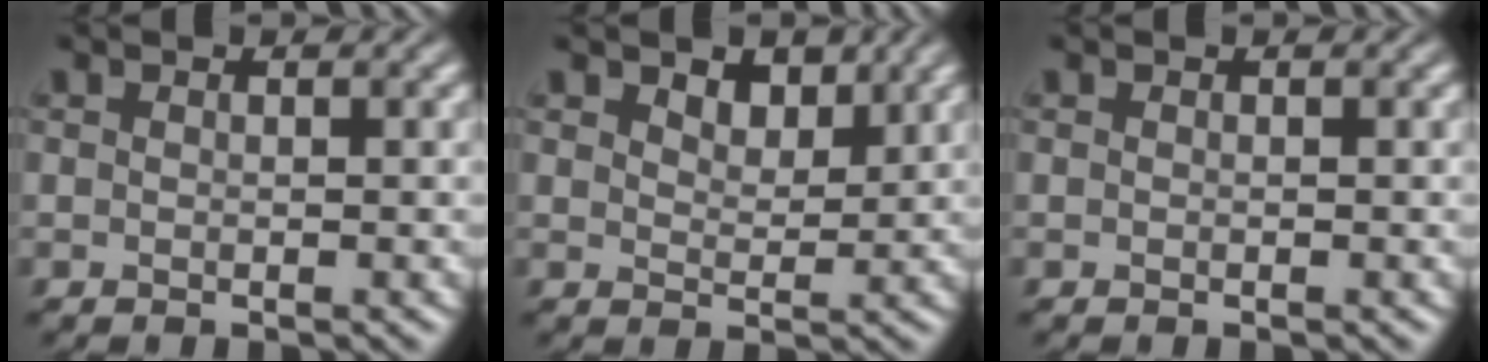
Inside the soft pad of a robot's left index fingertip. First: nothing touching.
{"total": 2.4, "force": [1.7, 1.4, 1.1], "torque": [-0.027, -0.003, 0.024]}
{"total": 0.0}